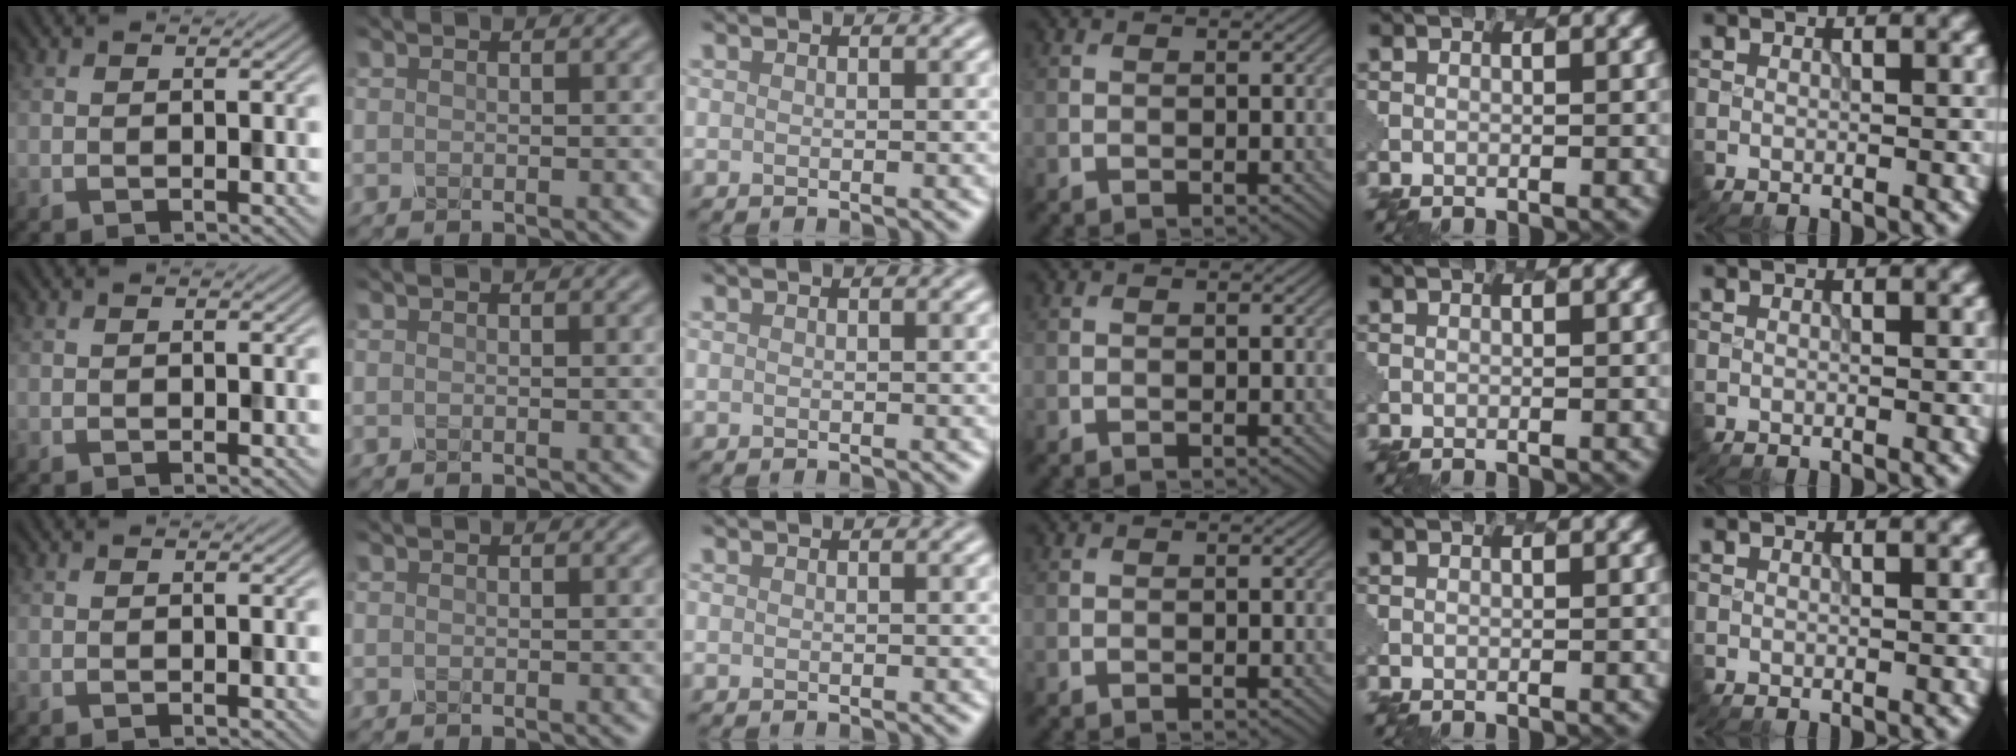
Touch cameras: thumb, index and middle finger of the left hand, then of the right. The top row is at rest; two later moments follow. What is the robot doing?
{"motion": "dispense", "object": "dispenser bottle"}